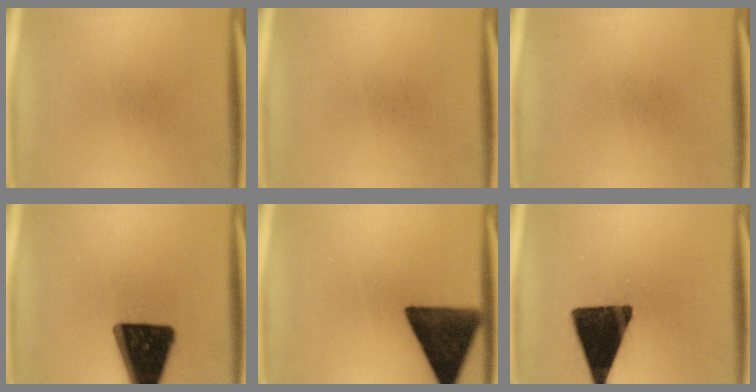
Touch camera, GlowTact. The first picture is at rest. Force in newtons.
{"total": 0.0}
{"total": 0.0}
{"total": 18.4}
{"total": 14.7}
{"total": 16.0}